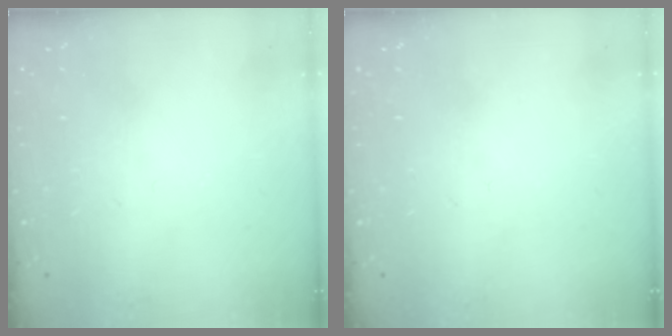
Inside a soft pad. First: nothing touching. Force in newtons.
{"total": 0.0}